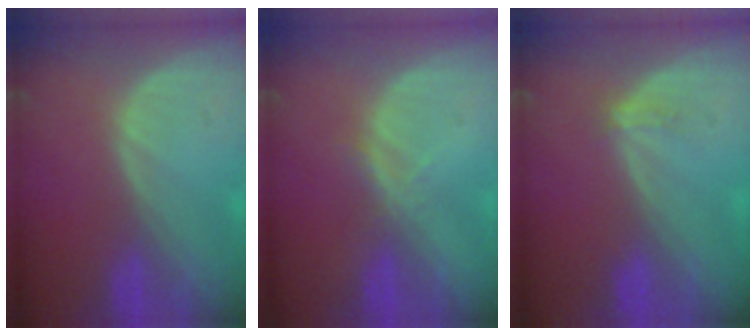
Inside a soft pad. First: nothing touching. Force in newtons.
{"total": 1.8, "press": 1.6, "slide": 0.7}
{"total": 1.5, "press": 1.1, "slide": 1.0}